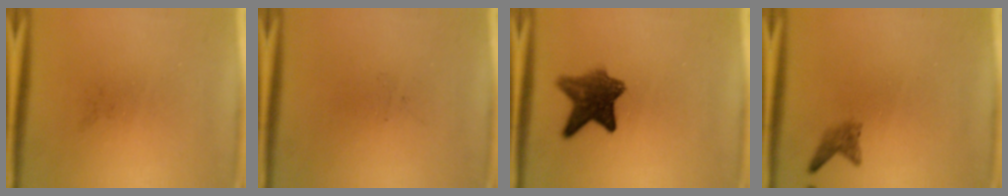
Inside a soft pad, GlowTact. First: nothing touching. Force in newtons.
{"total": 0.0}
{"total": 7.5}
{"total": 1.6}